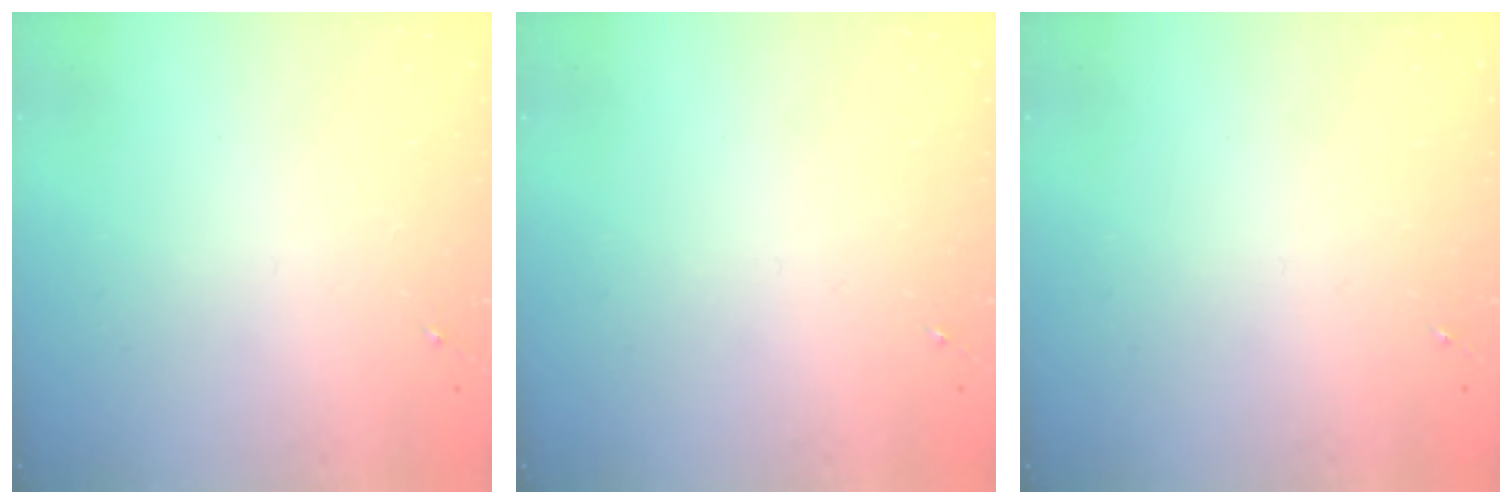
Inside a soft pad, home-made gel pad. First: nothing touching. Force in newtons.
{"total": 0.0}
{"total": 0.0}